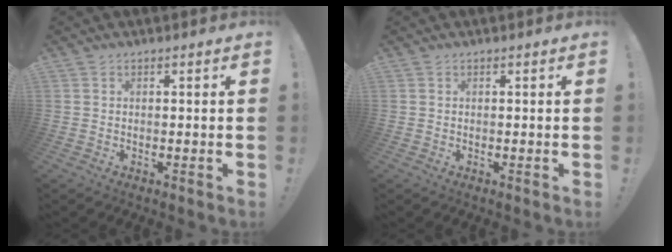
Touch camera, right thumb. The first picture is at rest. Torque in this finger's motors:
{"motor_torque": [0.00, 0.00, 0.00, 0.00, 0.00]}